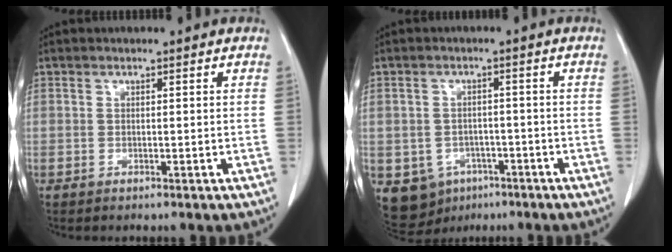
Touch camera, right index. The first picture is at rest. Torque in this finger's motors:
{"motor_torque": [-0.29, 0.11, -0.81, -0.21]}